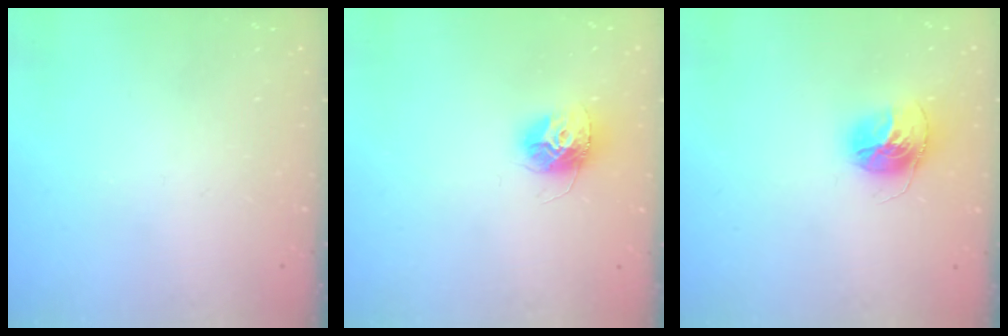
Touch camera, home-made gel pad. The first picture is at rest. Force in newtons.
{"total": 11.8, "press": 11.8, "slide": 0.9}
{"total": 13.9, "press": 13.8, "slide": 1.4}